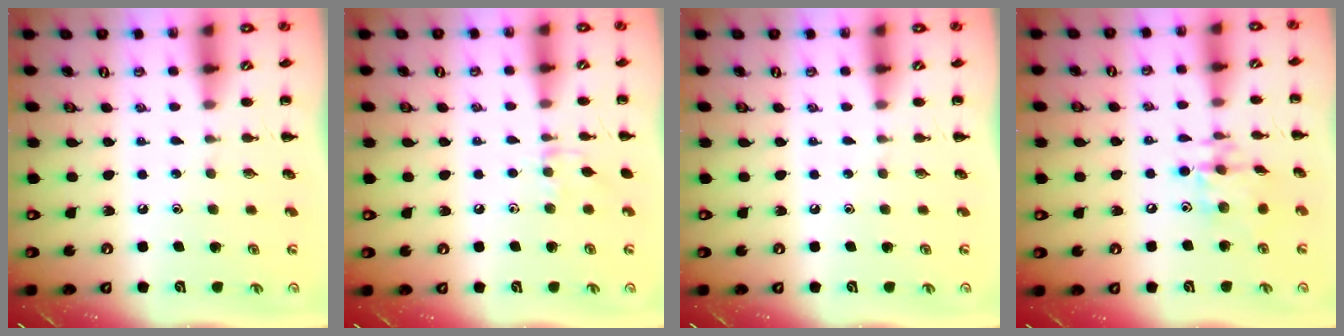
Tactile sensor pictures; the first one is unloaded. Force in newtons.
{"total": 6.0, "press": 5.7, "slide": 1.8}
{"total": 0.0}
{"total": 11.4, "press": 11.4, "slide": 1.4}